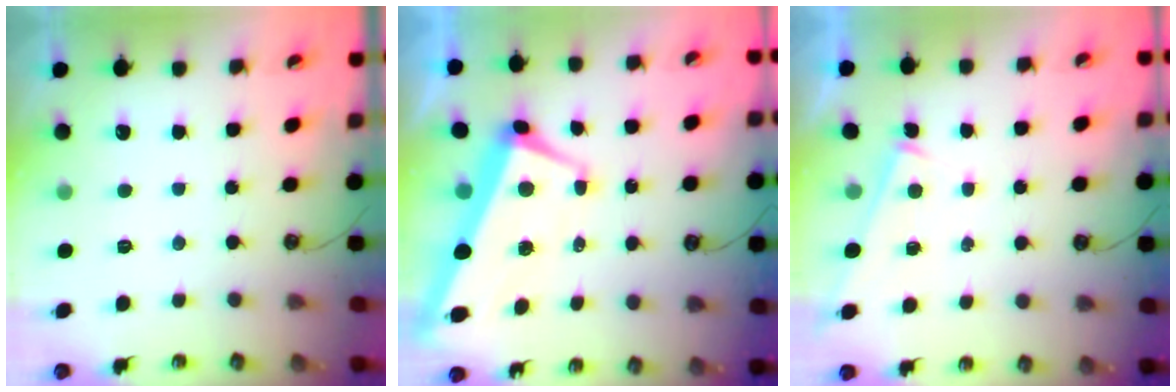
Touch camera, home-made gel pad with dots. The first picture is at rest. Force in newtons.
{"total": 1.7, "press": 1.1, "slide": 1.3}
{"total": 2.6, "press": 2.6, "slide": 0.2}